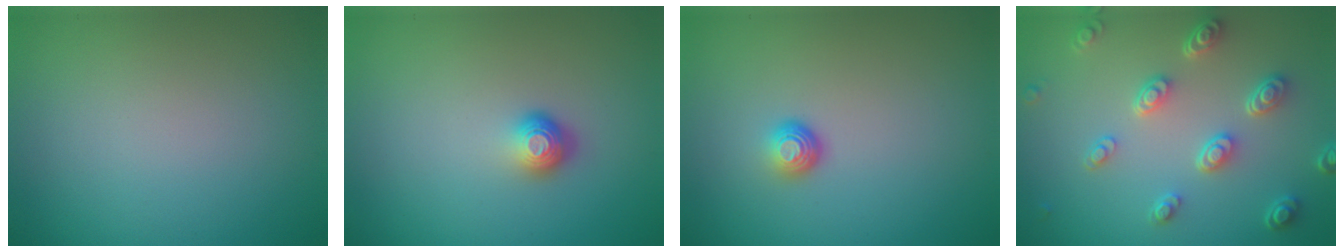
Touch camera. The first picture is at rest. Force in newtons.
{"total": 1.9, "press": 1.3, "slide": 1.4}
{"total": 1.6, "press": 1.0, "slide": 1.3}
{"total": 4.6, "press": 3.4, "slide": 3.0}